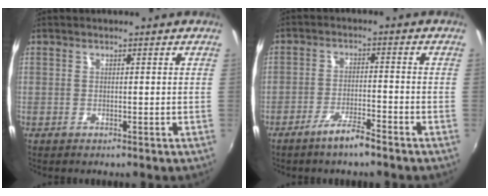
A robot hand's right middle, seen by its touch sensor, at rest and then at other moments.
{"total": 5.1, "force": [-4.0, 0.6, 3.1], "torque": [-0.073, -0.002, -0.072]}